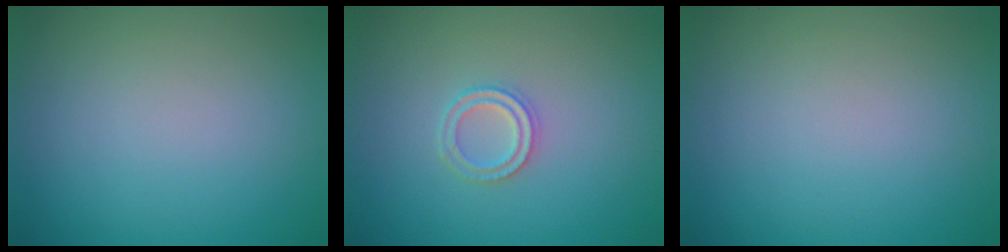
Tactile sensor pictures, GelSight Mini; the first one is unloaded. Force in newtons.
{"total": 2.0, "press": 1.9, "slide": 0.4}
{"total": 0.0}